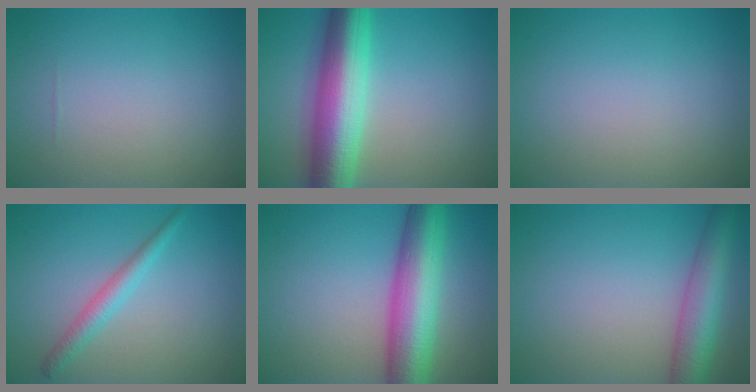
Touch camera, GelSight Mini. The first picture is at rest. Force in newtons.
{"total": 9.8, "press": 9.8, "slide": 0.0}
{"total": 0.0}
{"total": 2.2, "press": 2.2, "slide": 0.0}
{"total": 9.4, "press": 9.4, "slide": 0.4}
{"total": 6.0, "press": 6.0, "slide": 0.2}